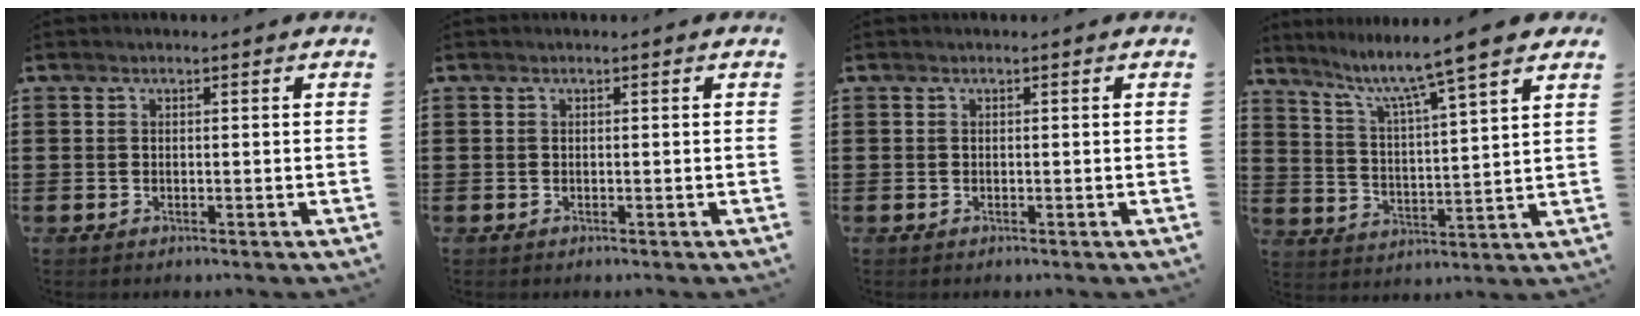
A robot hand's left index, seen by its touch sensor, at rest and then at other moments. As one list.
[{"total": 0.0}, {"total": 0.0}, {"total": 6.8, "force": [5.6, -0.7, 3.7], "torque": [-0.095, -0.044, 0.086]}]